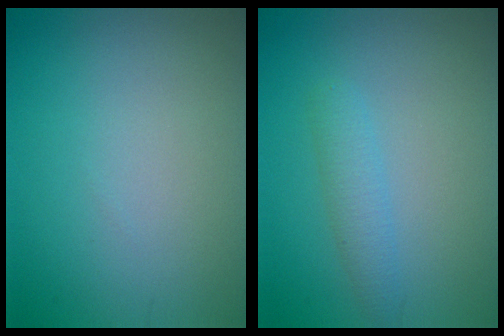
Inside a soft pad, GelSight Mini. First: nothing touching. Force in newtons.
{"total": 1.9, "press": 1.9, "slide": 0.1}